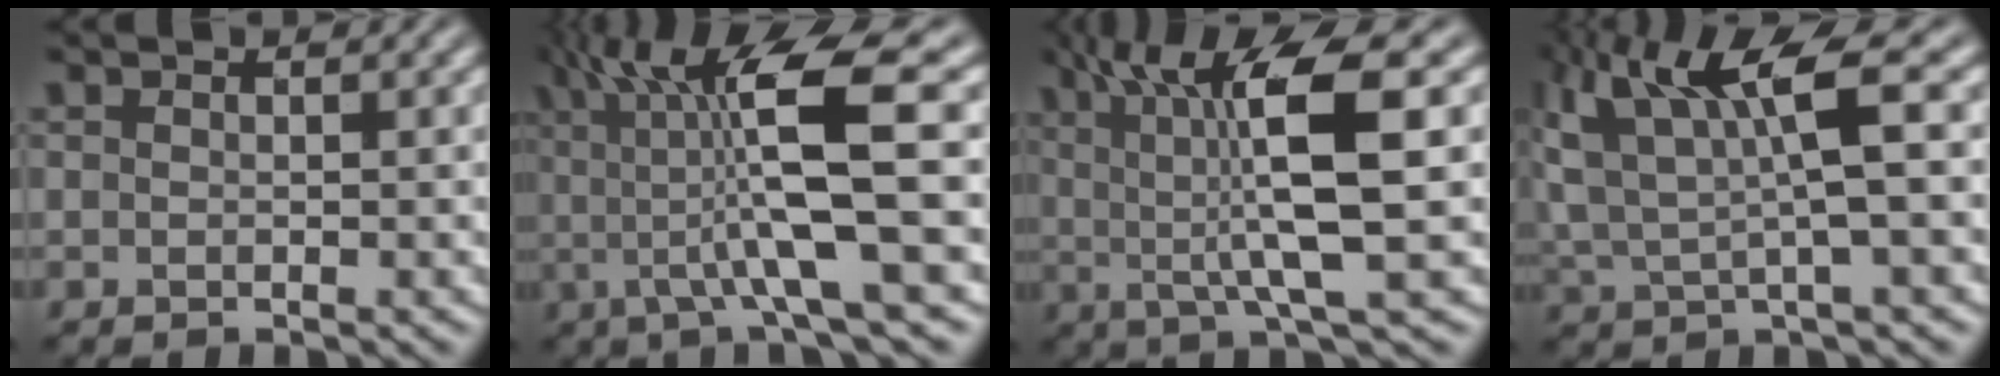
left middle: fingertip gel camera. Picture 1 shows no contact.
{"total": 10.8, "force": [1.1, 2.1, 10.6], "torque": [-0.167, 0.008, 0.022]}
{"total": 9.5, "force": [1.3, 1.9, 9.2], "torque": [-0.161, -0.001, 0.031]}
{"total": 8.6, "force": [2.9, 2.0, 7.8], "torque": [-0.163, 0.012, 0.062]}